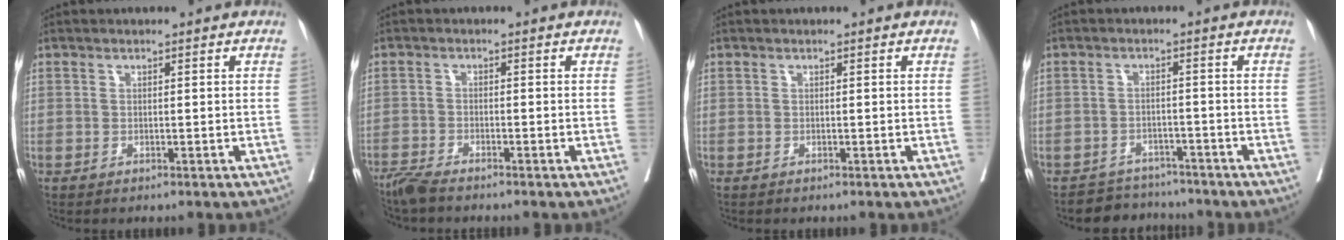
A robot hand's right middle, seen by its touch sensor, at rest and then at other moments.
{"total": 3.0, "force": [-2.7, 0.0, 1.3], "torque": [-0.026, -0.009, -0.055]}
{"total": 0.8, "force": [0.6, -0.5, 0.0], "torque": [-0.002, -0.003, 0.007]}
{"total": 3.9, "force": [-3.6, 1.2, -0.9], "torque": [0.020, 0.010, -0.057]}